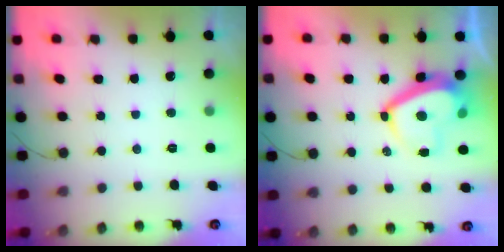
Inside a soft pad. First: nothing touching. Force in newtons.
{"total": 8.8, "press": 8.7, "slide": 1.5}